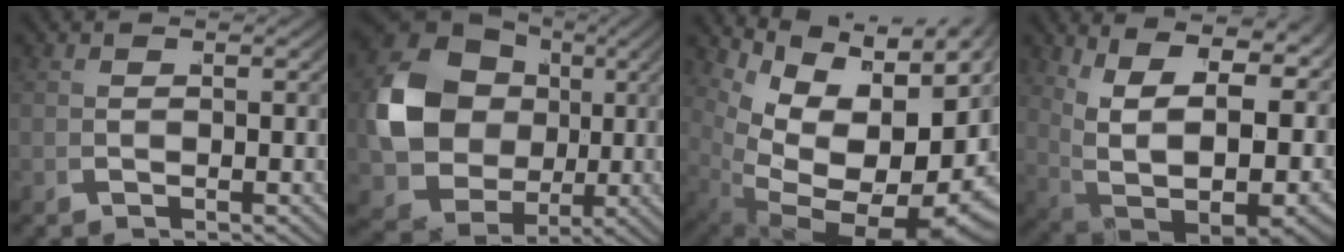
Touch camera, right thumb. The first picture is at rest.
{"total": 13.0, "force": [1.2, 10.4, 7.8], "torque": [-0.202, -0.046, 0.040]}
{"total": 18.1, "force": [0.2, 11.3, 14.2], "torque": [-0.248, -0.041, 0.033]}
{"total": 16.0, "force": [1.0, 10.8, 11.8], "torque": [-0.244, -0.059, 0.047]}